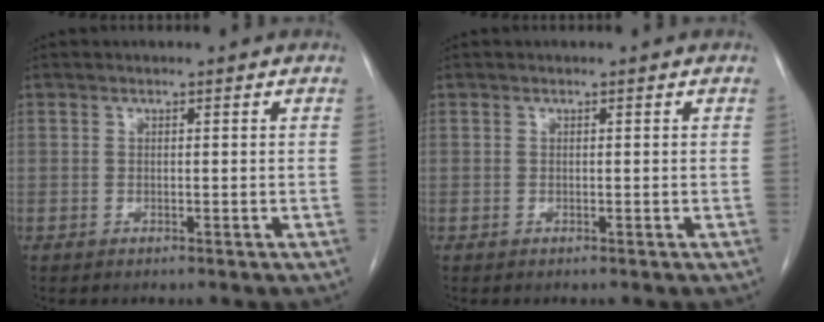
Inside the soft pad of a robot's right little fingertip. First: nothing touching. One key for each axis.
{"total": 0.0}